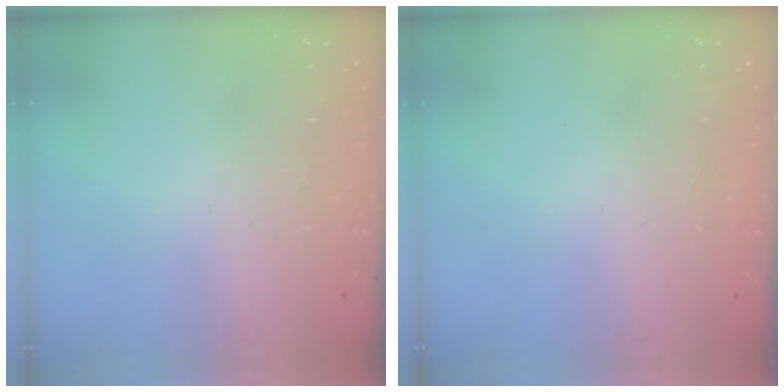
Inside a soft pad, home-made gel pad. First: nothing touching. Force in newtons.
{"total": 0.0}